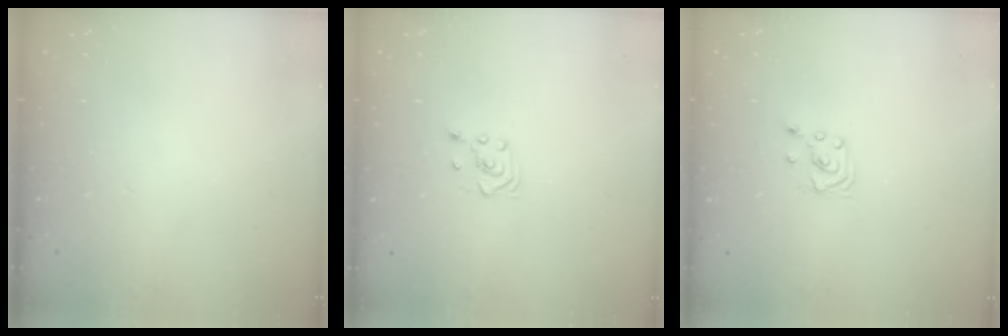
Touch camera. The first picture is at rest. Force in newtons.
{"total": 3.1, "press": 3.0, "slide": 0.8}
{"total": 2.0, "press": 2.0, "slide": 0.2}